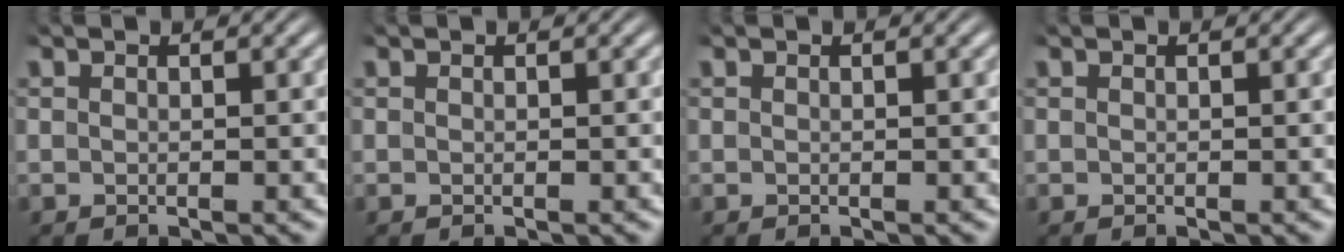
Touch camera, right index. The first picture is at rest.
{"total": 0.0}
{"total": 0.0}
{"total": 0.0}